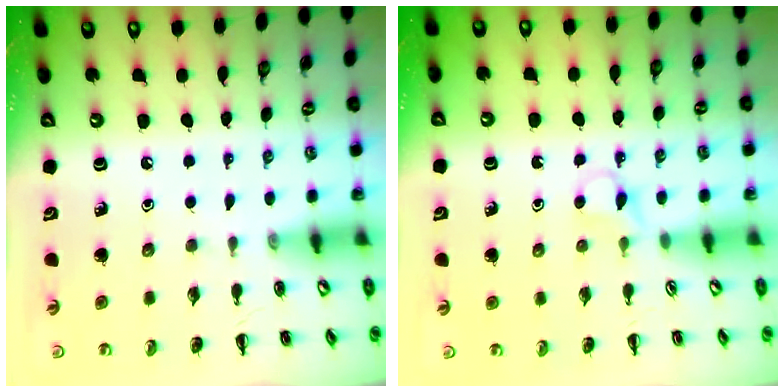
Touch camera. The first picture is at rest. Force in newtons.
{"total": 3.7, "press": 3.5, "slide": 1.3}